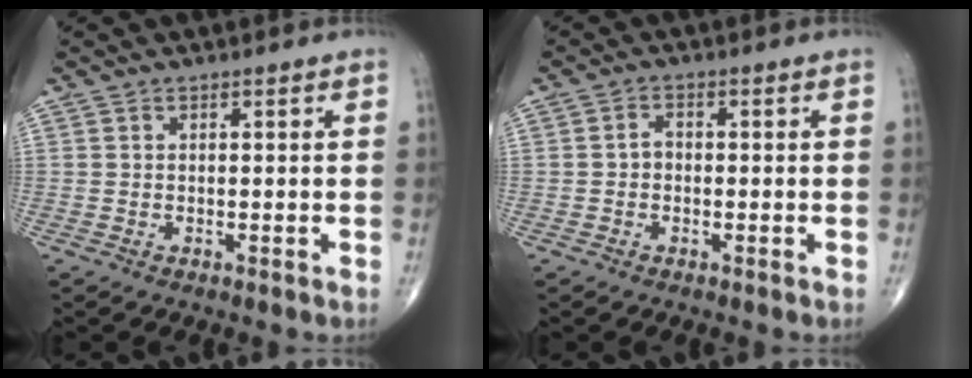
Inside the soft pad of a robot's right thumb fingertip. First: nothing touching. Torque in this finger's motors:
{"motor_torque": [-0.25, -0.02, -0.07, 0.14, 0.07]}